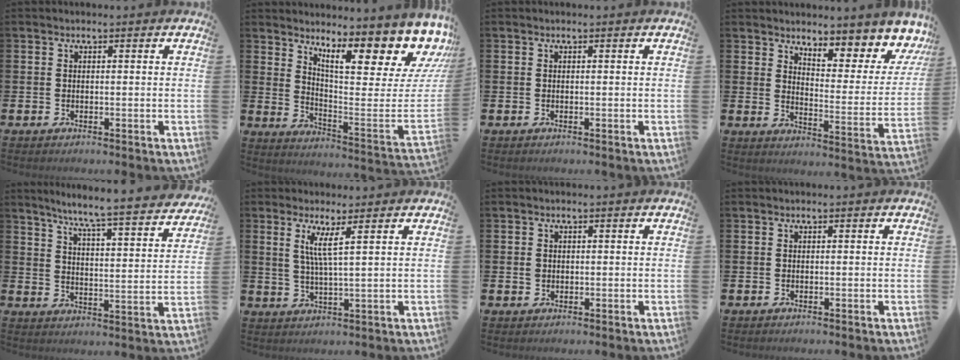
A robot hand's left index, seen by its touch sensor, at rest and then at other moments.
{"total": 11.2, "force": [8.6, 3.1, 6.4], "torque": [-0.107, -0.094, 0.136]}
{"total": 0.0}
{"total": 6.5, "force": [6.3, 1.4, 1.0], "torque": [-0.024, -0.066, 0.102]}
{"total": 6.9, "force": [6.3, -0.3, 2.8], "torque": [-0.072, -0.055, 0.101]}
{"total": 3.9, "force": [2.4, -0.3, 3.1], "torque": [-0.066, -0.010, 0.039]}
{"total": 1.1, "force": [0.3, 1.0, 0.4], "torque": [-0.007, 0.009, 0.003]}
{"total": 0.0}